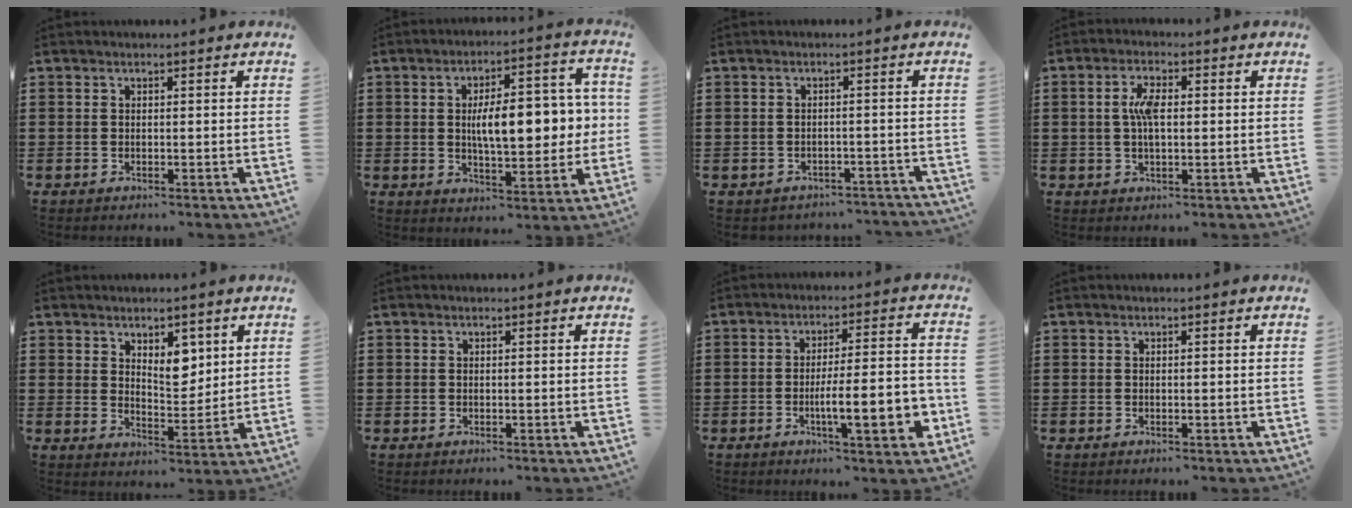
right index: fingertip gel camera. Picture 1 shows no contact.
{"total": 11.0, "force": [0.4, 4.8, 9.9], "torque": [-0.142, -0.001, -0.001]}
{"total": 1.9, "force": [-1.8, 0.4, 0.1], "torque": [-0.009, 0.000, -0.040]}
{"total": 4.6, "force": [0.4, 1.8, 4.2], "torque": [-0.092, 0.005, 0.002]}
{"total": 5.5, "force": [3.1, 3.1, 3.4], "torque": [-0.053, -0.007, 0.051]}
{"total": 0.0}
{"total": 11.0, "force": [-3.2, 2.3, 10.2], "torque": [-0.156, -0.010, -0.056]}
{"total": 0.0}